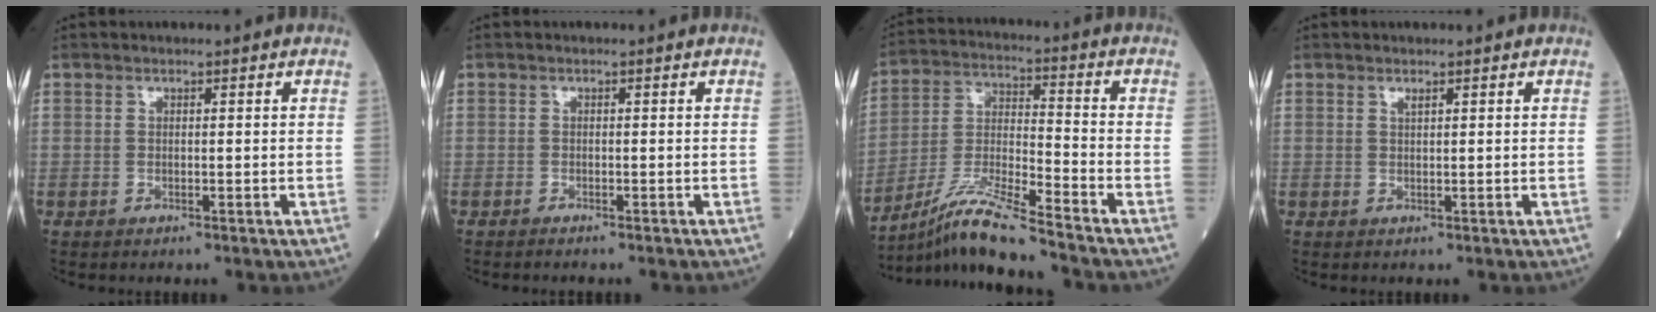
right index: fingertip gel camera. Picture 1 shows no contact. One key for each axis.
{"total": 1.5, "fx": -1.4, "fy": 0.1, "fz": 0.6, "tx": -0.013, "ty": -0.003, "tz": -0.016}
{"total": 11.9, "fx": -10.0, "fy": -1.1, "fz": 6.2, "tx": -0.126, "ty": -0.017, "tz": -0.189}
{"total": 0.6, "fx": 0.4, "fy": 0.0, "fz": 0.4, "tx": -0.010, "ty": -0.003, "tz": 0.008}